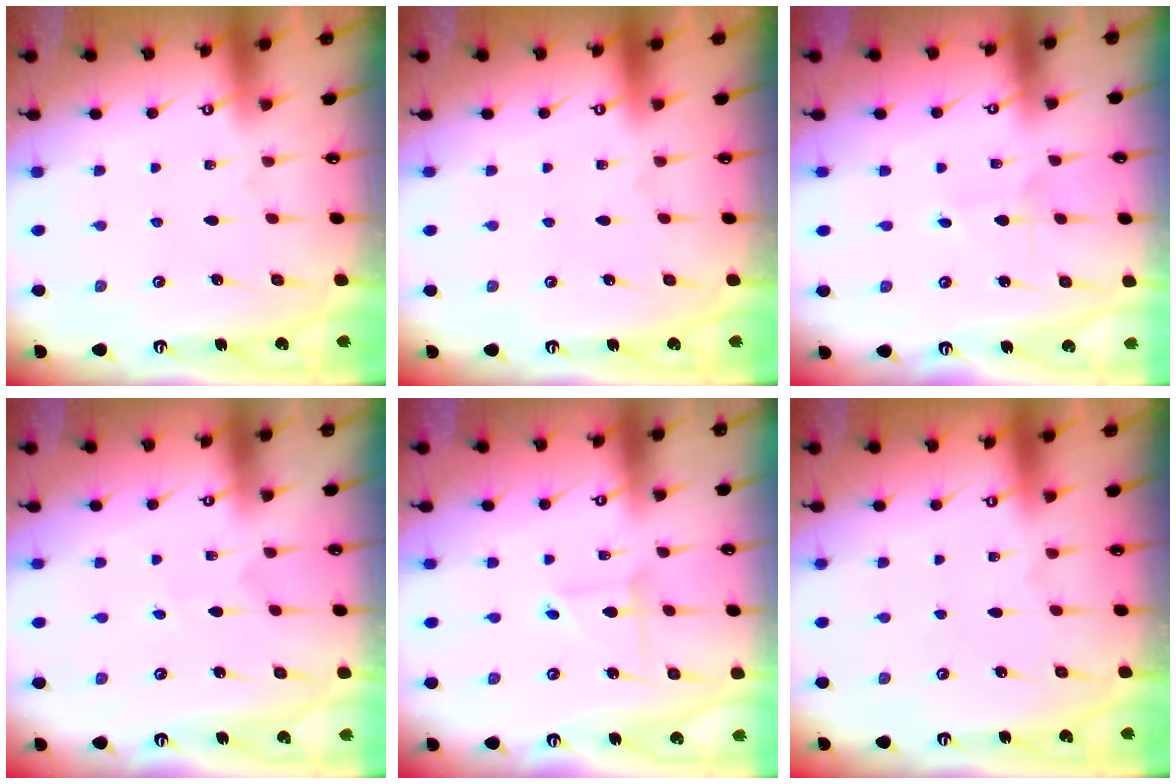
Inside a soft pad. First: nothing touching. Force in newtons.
{"total": 0.0}
{"total": 1.2, "press": 1.2, "slide": 0.1}
{"total": 1.6, "press": 1.6, "slide": 0.1}
{"total": 2.4, "press": 2.4, "slide": 0.1}
{"total": 0.0}